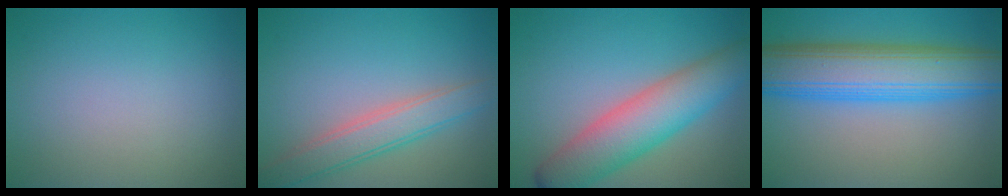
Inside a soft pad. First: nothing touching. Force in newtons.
{"total": 3.9, "press": 3.9, "slide": 0.1}
{"total": 7.5, "press": 7.5, "slide": 0.3}
{"total": 10.0, "press": 10.0, "slide": 0.4}